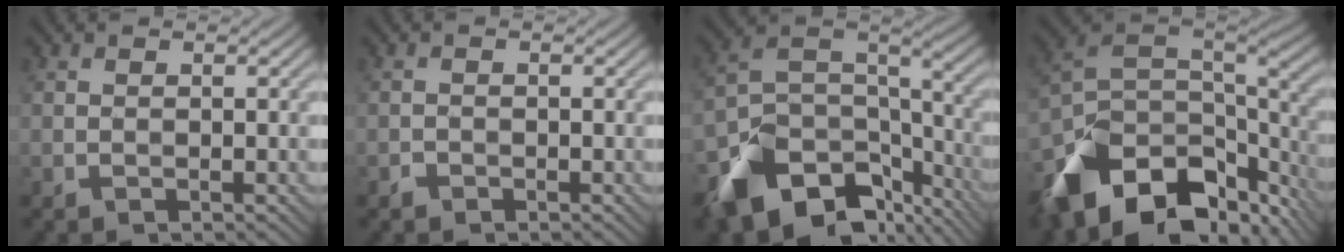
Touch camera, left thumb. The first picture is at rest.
{"total": 0.6, "force": [-0.5, 0.3, -0.2], "torque": [0.004, -0.002, -0.009]}
{"total": 14.9, "force": [-9.2, 8.9, 7.5], "torque": [-0.175, -0.026, -0.141]}
{"total": 17.1, "force": [-9.8, 9.7, 10.1], "torque": [-0.243, -0.060, -0.131]}